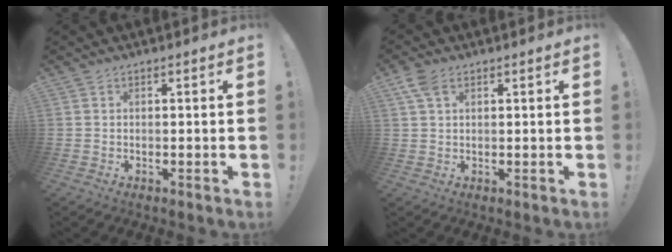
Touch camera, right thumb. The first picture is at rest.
{"total": 4.8, "force": [2.5, 2.7, 3.2], "torque": [-0.063, -0.005, 0.049]}